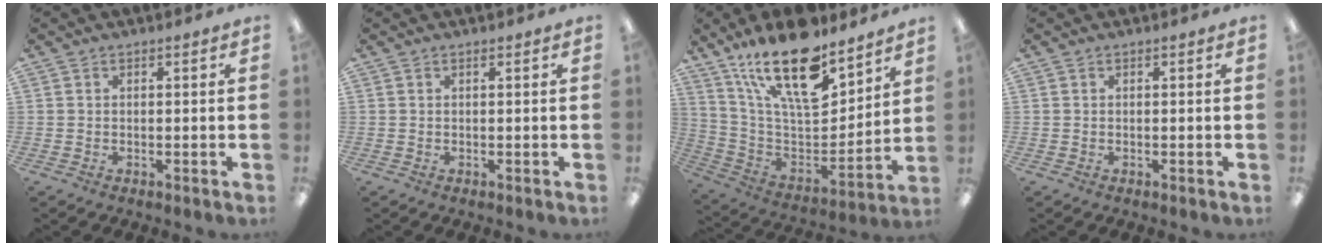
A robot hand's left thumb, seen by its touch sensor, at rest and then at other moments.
{"total": 0.0}
{"total": 22.9, "force": [15.3, 8.8, 14.6], "torque": [-0.256, -0.096, 0.265]}
{"total": 0.0}